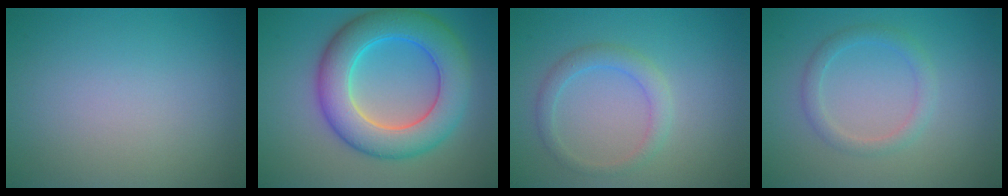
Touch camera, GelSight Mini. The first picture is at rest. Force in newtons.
{"total": 8.7, "press": 8.7, "slide": 0.2}
{"total": 2.1, "press": 2.1, "slide": 0.1}
{"total": 1.9, "press": 1.9, "slide": 0.1}